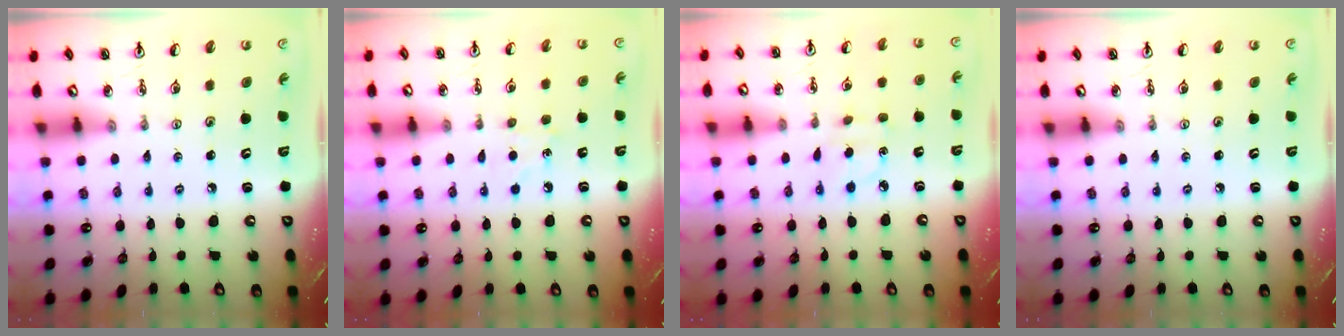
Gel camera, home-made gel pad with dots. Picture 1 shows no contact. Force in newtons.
{"total": 5.1, "press": 5.0, "slide": 0.8}
{"total": 3.8, "press": 3.8, "slide": 0.5}
{"total": 0.0}